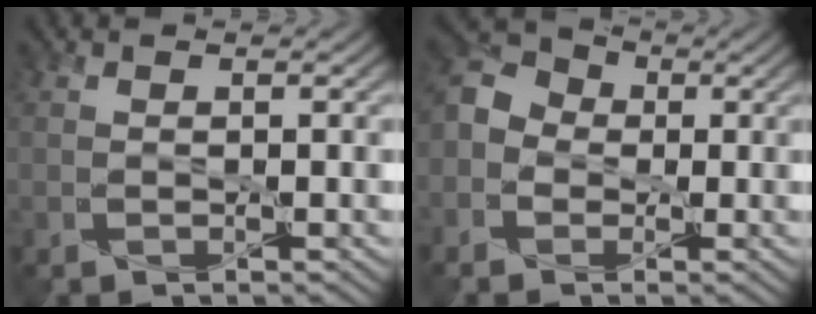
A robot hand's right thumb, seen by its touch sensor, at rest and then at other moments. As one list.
[{"total": 6.2, "force": [-1.3, 5.2, 3.2], "torque": [-0.099, 0.005, -0.036]}]